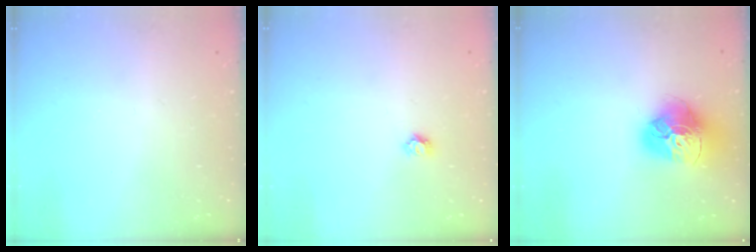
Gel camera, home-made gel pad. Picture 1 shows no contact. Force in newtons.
{"total": 3.8, "press": 3.8, "slide": 0.3}
{"total": 17.8, "press": 17.8, "slide": 1.6}